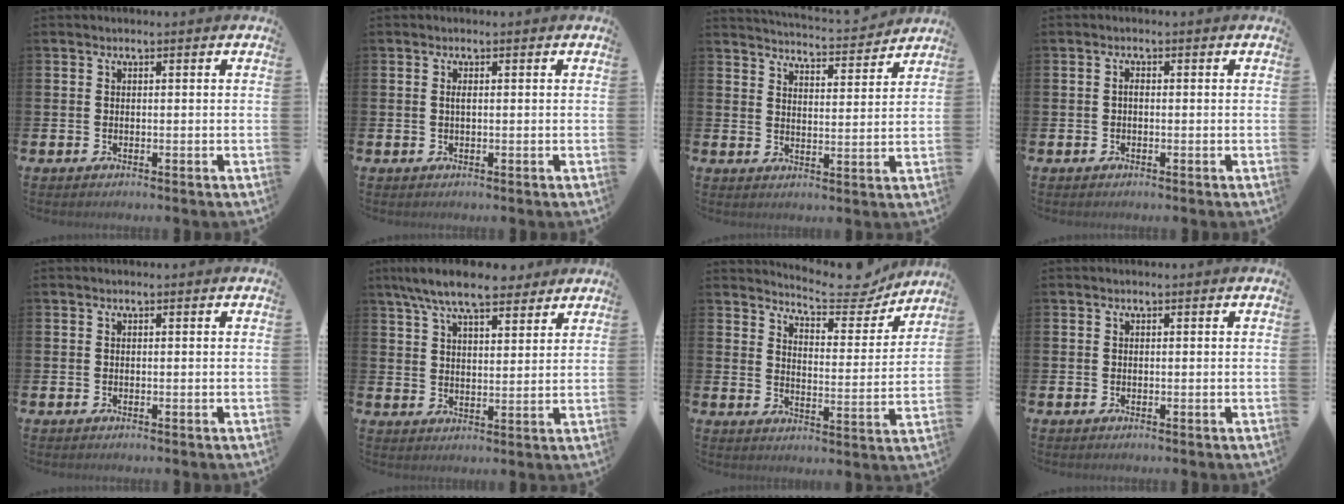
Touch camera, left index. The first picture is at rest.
{"total": 0.8, "force": [0.1, 0.1, 0.7], "torque": [-0.014, 0.000, 0.002]}
{"total": 4.9, "force": [4.9, 0.1, 0.4], "torque": [-0.022, -0.038, 0.084]}
{"total": 0.8, "force": [-0.2, 0.4, 0.6], "torque": [-0.012, 0.001, -0.006]}
{"total": 0.0}
{"total": 8.7, "force": [7.7, 2.0, 3.6], "torque": [-0.092, -0.018, 0.142]}
{"total": 7.3, "force": [7.0, 1.3, 1.6], "torque": [-0.041, -0.051, 0.120]}
{"total": 0.0}